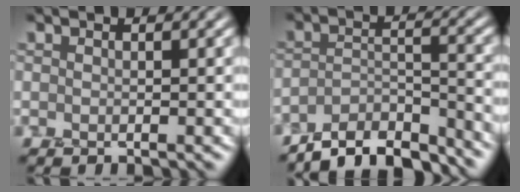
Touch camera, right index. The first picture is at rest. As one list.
[{"total": 7.1, "force": [-6.4, 1.8, 2.6], "torque": [-0.041, -0.006, -0.104]}]